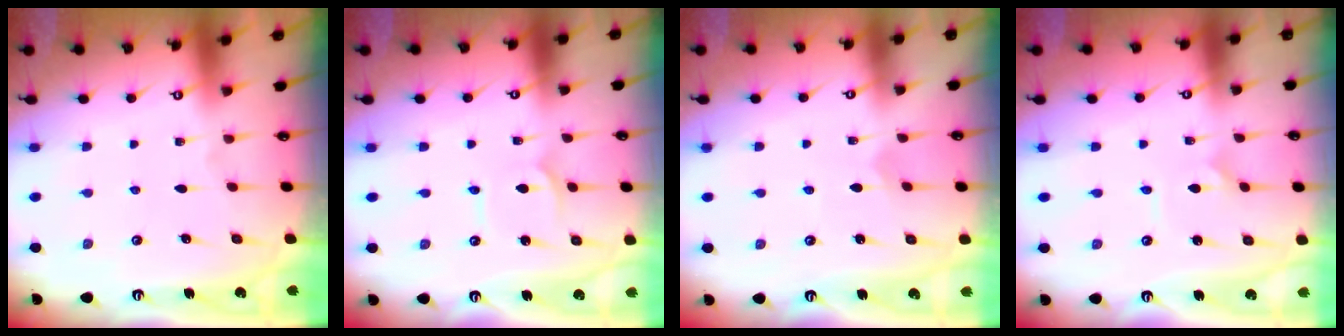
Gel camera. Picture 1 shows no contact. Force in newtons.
{"total": 2.4, "press": 2.4, "slide": 0.2}
{"total": 2.0, "press": 2.0, "slide": 0.2}
{"total": 1.4, "press": 1.4, "slide": 0.0}